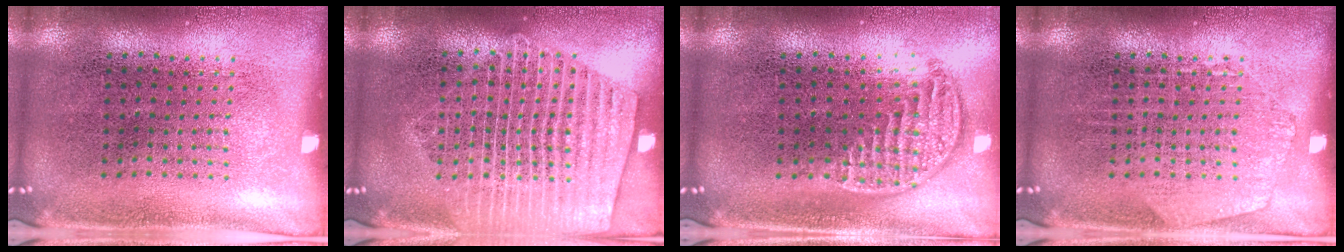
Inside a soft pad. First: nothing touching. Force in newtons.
{"total": 2.0, "press": 2.0, "slide": 0.2}
{"total": 1.3, "press": 1.1, "slide": 0.6}
{"total": 1.0, "press": 1.0, "slide": 0.1}